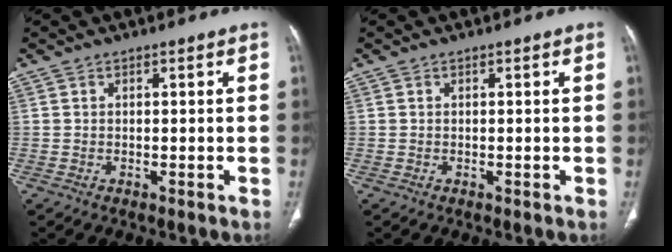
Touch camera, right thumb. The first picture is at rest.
{"total": 0.0}